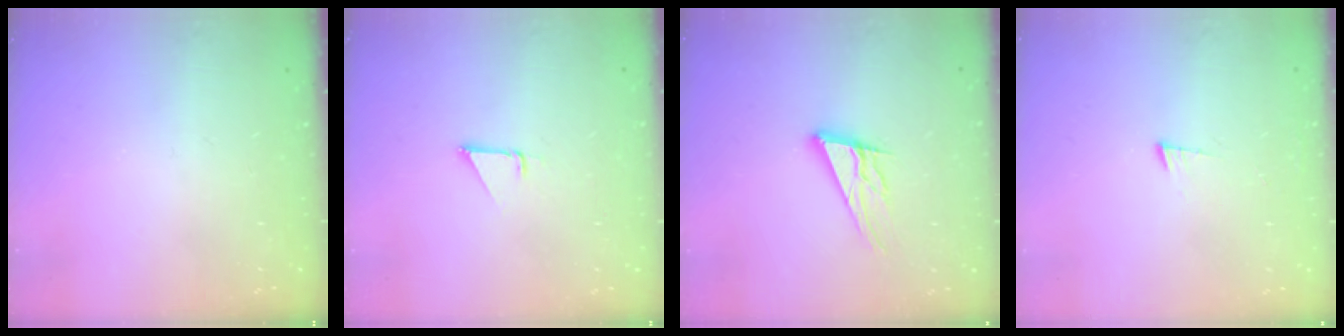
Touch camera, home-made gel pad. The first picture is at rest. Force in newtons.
{"total": 1.5, "press": 1.5, "slide": 0.1}
{"total": 13.0, "press": 12.7, "slide": 2.8}
{"total": 3.6, "press": 3.5, "slide": 0.5}